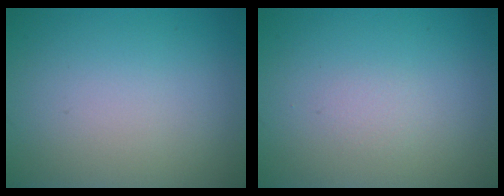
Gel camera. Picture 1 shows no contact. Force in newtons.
{"total": 0.5, "press": 0.5, "slide": 0.1}